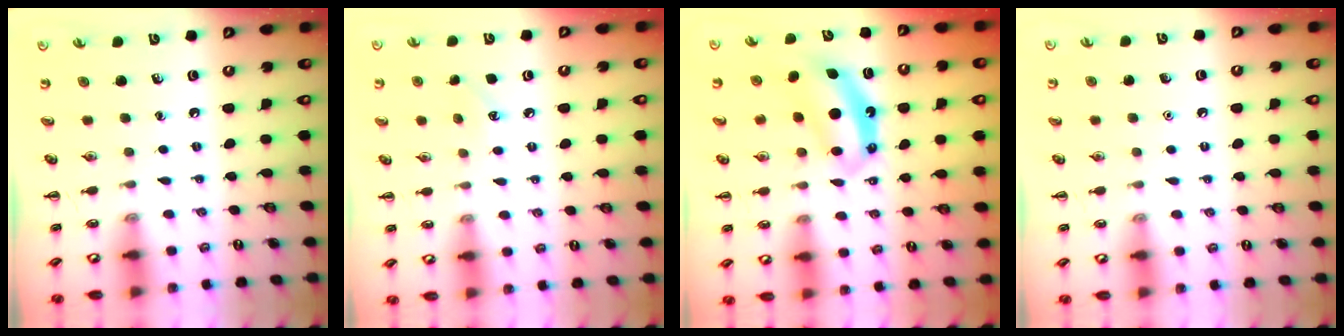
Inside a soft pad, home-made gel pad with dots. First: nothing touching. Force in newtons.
{"total": 4.6, "press": 4.4, "slide": 1.3}
{"total": 6.9, "press": 6.9, "slide": 0.7}
{"total": 1.5, "press": 1.5, "slide": 0.1}